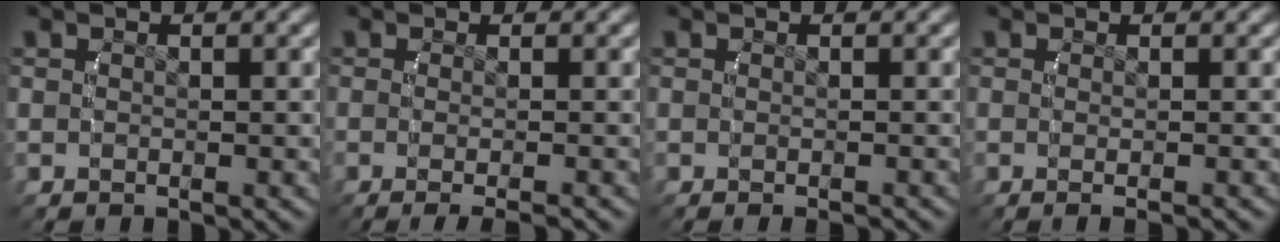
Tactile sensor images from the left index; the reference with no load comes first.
{"total": 3.8, "force": [-2.9, 0.5, 2.5], "torque": [-0.034, -0.009, -0.035]}
{"total": 1.0, "force": [-0.8, 0.0, 0.6], "torque": [-0.009, 0.000, -0.010]}
{"total": 1.5, "force": [-0.8, -0.2, 1.2], "torque": [-0.015, 0.000, -0.012]}